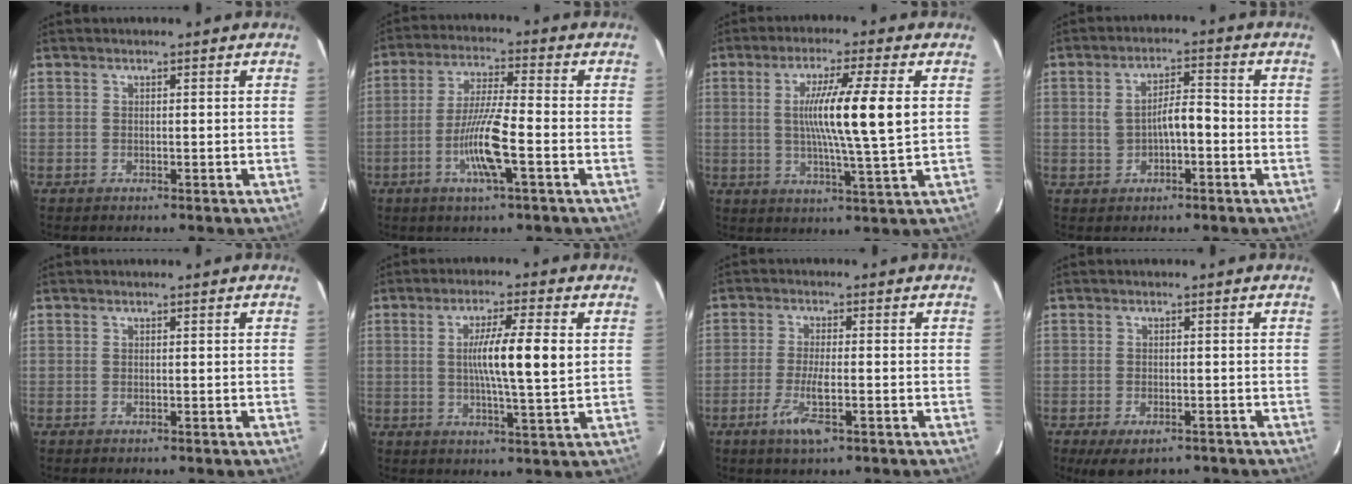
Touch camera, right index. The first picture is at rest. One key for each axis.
{"total": 9.4, "fx": -3.2, "fy": 0.3, "fz": 8.9, "tx": -0.172, "ty": -0.006, "tz": -0.062}
{"total": 11.8, "fx": 1.7, "fy": -0.7, "fz": 11.6, "tx": -0.205, "ty": -0.003, "tz": 0.027}
{"total": 5.5, "fx": -0.7, "fy": 2.2, "fz": 5.0, "tx": -0.096, "ty": 0.020, "tz": -0.008}
{"total": 0.0}
{"total": 9.4, "fx": 1.3, "fy": 0.2, "fz": 9.4, "tx": -0.161, "ty": 0.002, "tz": 0.020}
{"total": 5.3, "fx": -2.4, "fy": 0.7, "fz": 4.6, "tx": -0.096, "ty": -0.008, "tz": -0.043}
{"total": 5.4, "fx": -3.8, "fy": 2.5, "fz": 2.9, "tx": -0.049, "ty": -0.006, "tz": -0.054}